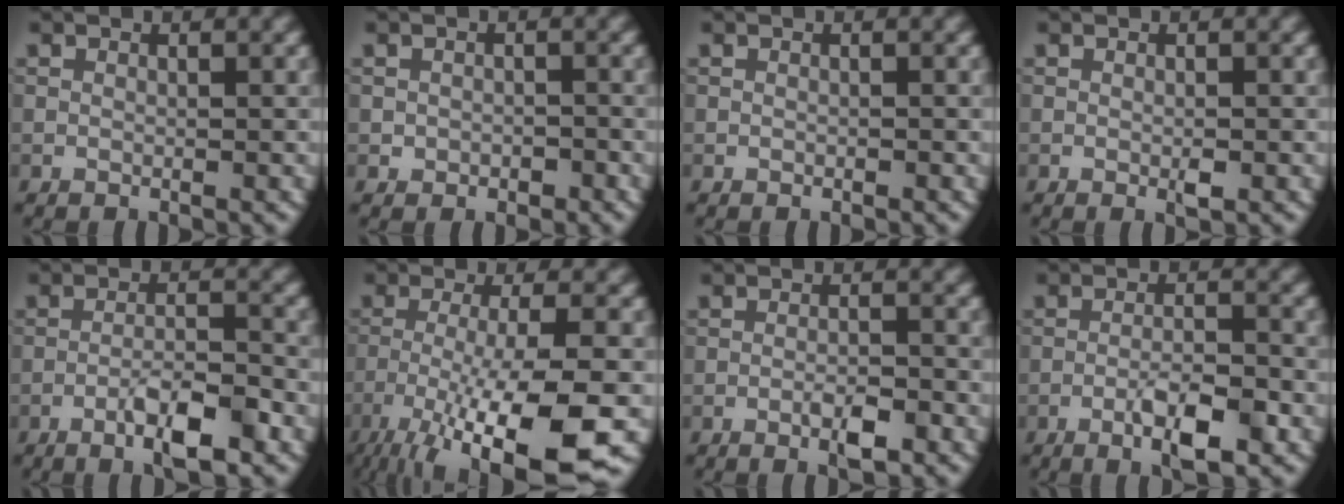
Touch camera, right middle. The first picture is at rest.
{"total": 1.2, "force": [-0.5, 1.0, 0.5], "torque": [-0.004, -0.003, -0.011]}
{"total": 0.0}
{"total": 0.9, "force": [-0.3, 0.3, 0.8], "torque": [-0.015, -0.002, -0.004]}
{"total": 4.9, "force": [-2.7, 1.0, 3.9], "torque": [-0.070, 0.006, -0.049]}
{"total": 11.3, "force": [-5.7, 2.2, 9.5], "torque": [-0.158, -0.014, -0.095]}
{"total": 2.5, "force": [-1.3, 0.6, 2.1], "torque": [-0.036, 0.001, -0.023]}
{"total": 4.5, "force": [-2.2, 1.1, 3.8], "torque": [-0.071, 0.002, -0.039]}